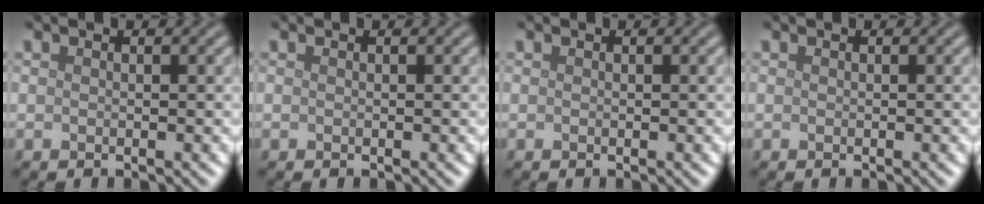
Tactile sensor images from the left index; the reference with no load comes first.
{"total": 0.0}
{"total": 0.0}
{"total": 0.0}